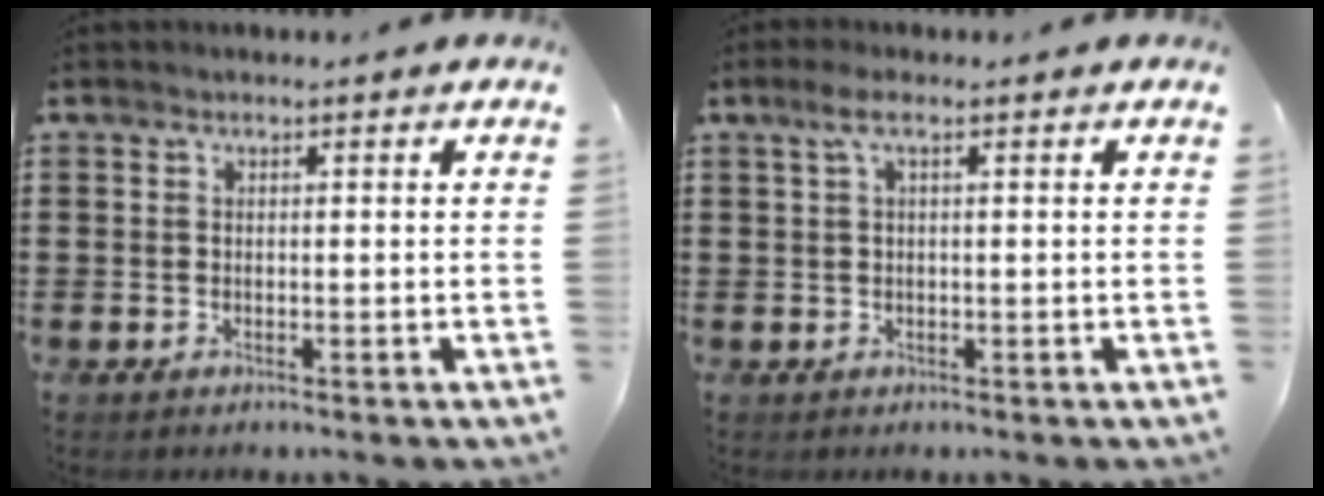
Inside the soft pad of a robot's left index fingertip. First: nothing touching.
{"total": 2.4, "force": [0.7, 0.5, 2.3], "torque": [-0.052, 0.001, 0.008]}